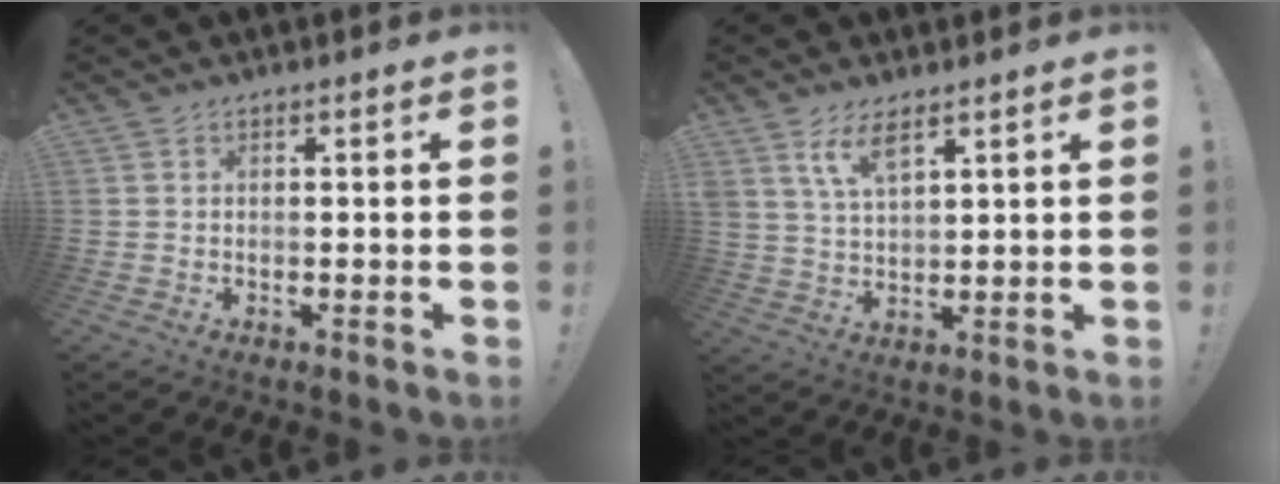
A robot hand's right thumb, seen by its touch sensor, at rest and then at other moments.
{"total": 7.3, "force": [5.0, 2.7, 4.6], "torque": [-0.086, -0.017, 0.091]}